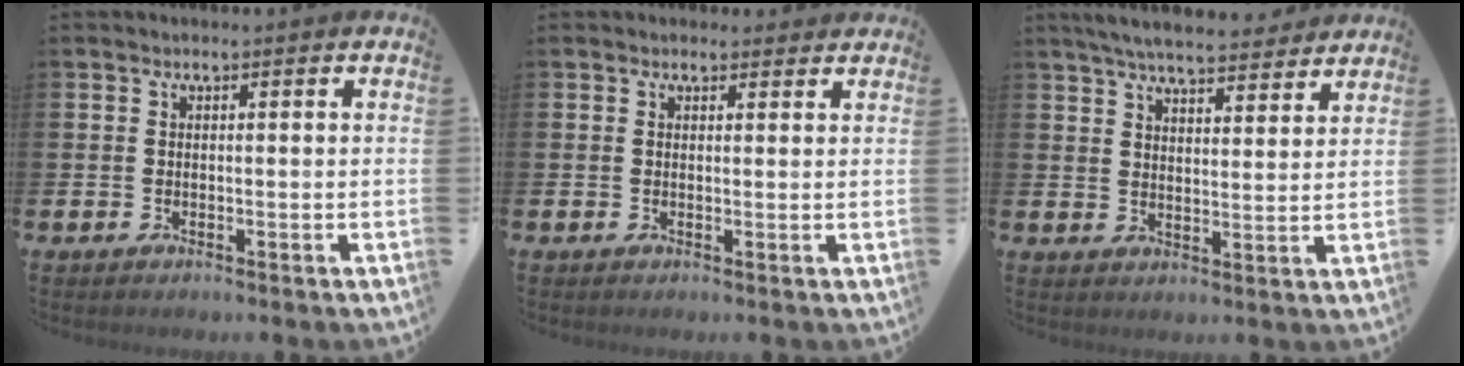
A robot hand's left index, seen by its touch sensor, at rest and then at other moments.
{"total": 1.2, "force": [1.0, 0.6, 0.1], "torque": [0.005, 0.004, 0.017]}
{"total": 6.0, "force": [5.8, 0.9, 1.5], "torque": [-0.036, -0.031, 0.101]}